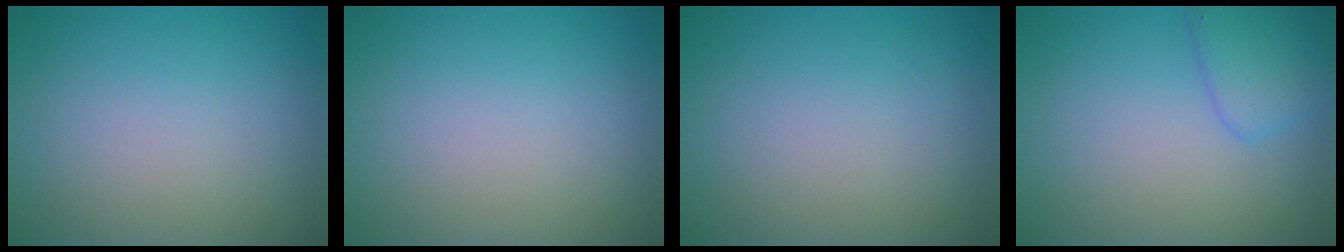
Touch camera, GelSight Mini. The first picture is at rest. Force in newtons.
{"total": 0.0}
{"total": 0.0}
{"total": 2.5, "press": 2.5, "slide": 0.2}